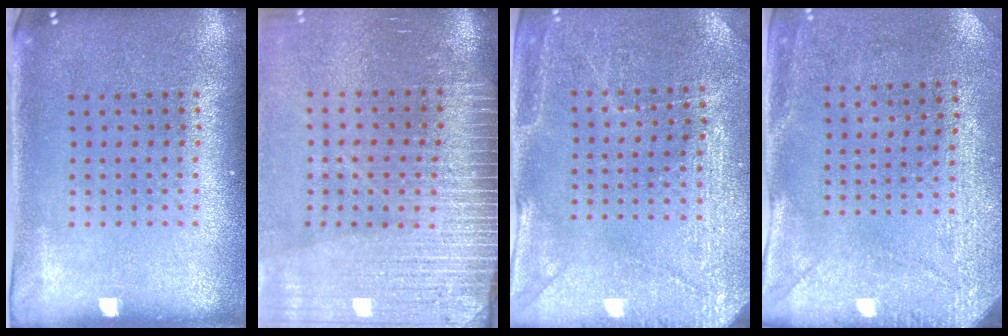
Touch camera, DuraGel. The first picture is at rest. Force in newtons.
{"total": 3.7, "press": 3.2, "slide": 1.7}
{"total": 2.9, "press": 2.8, "slide": 0.3}
{"total": 2.9, "press": 2.3, "slide": 1.8}